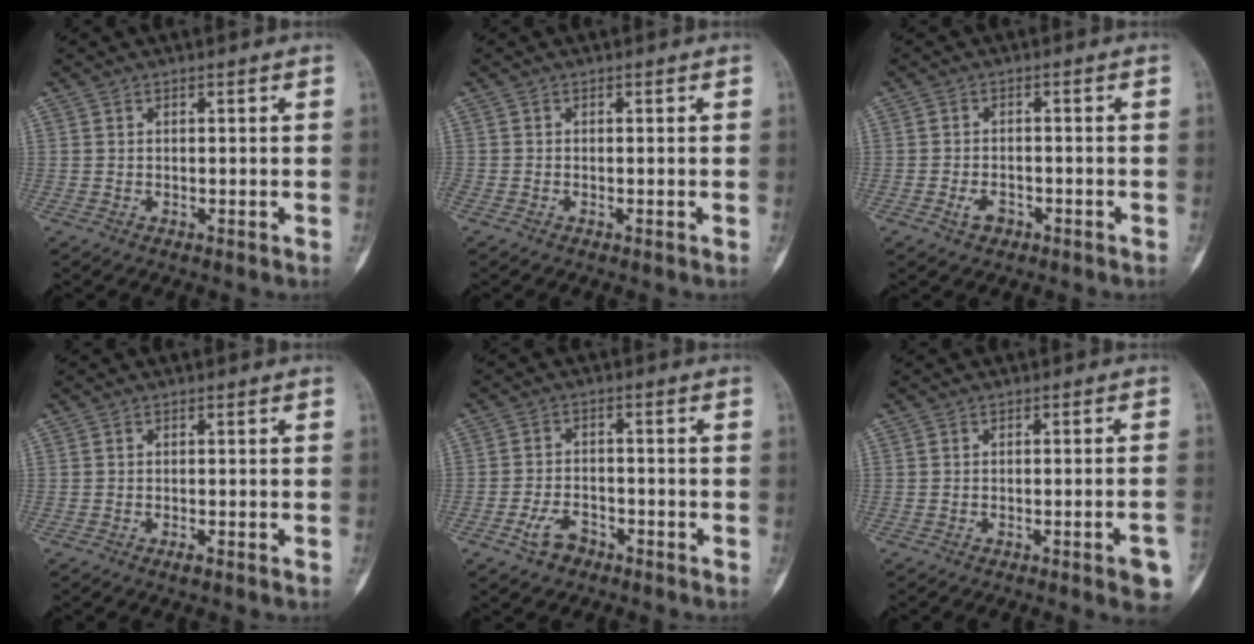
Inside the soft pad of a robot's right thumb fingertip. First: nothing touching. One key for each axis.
{"total": 0.0}
{"total": 2.6, "fx": -1.4, "fy": 1.6, "fz": 1.5, "tx": -0.027, "ty": 0.009, "tz": -0.021}
{"total": 1.1, "fx": -0.8, "fy": 0.1, "fz": 0.8, "tx": -0.020, "ty": 0.000, "tz": -0.014}
{"total": 3.9, "fx": -2.6, "fy": 2.0, "fz": 2.1, "tx": -0.044, "ty": 0.018, "tz": -0.047}
{"total": 5.3, "fx": -2.7, "fy": 0.6, "fz": 4.5, "tx": -0.054, "ty": 0.014, "tz": -0.031}